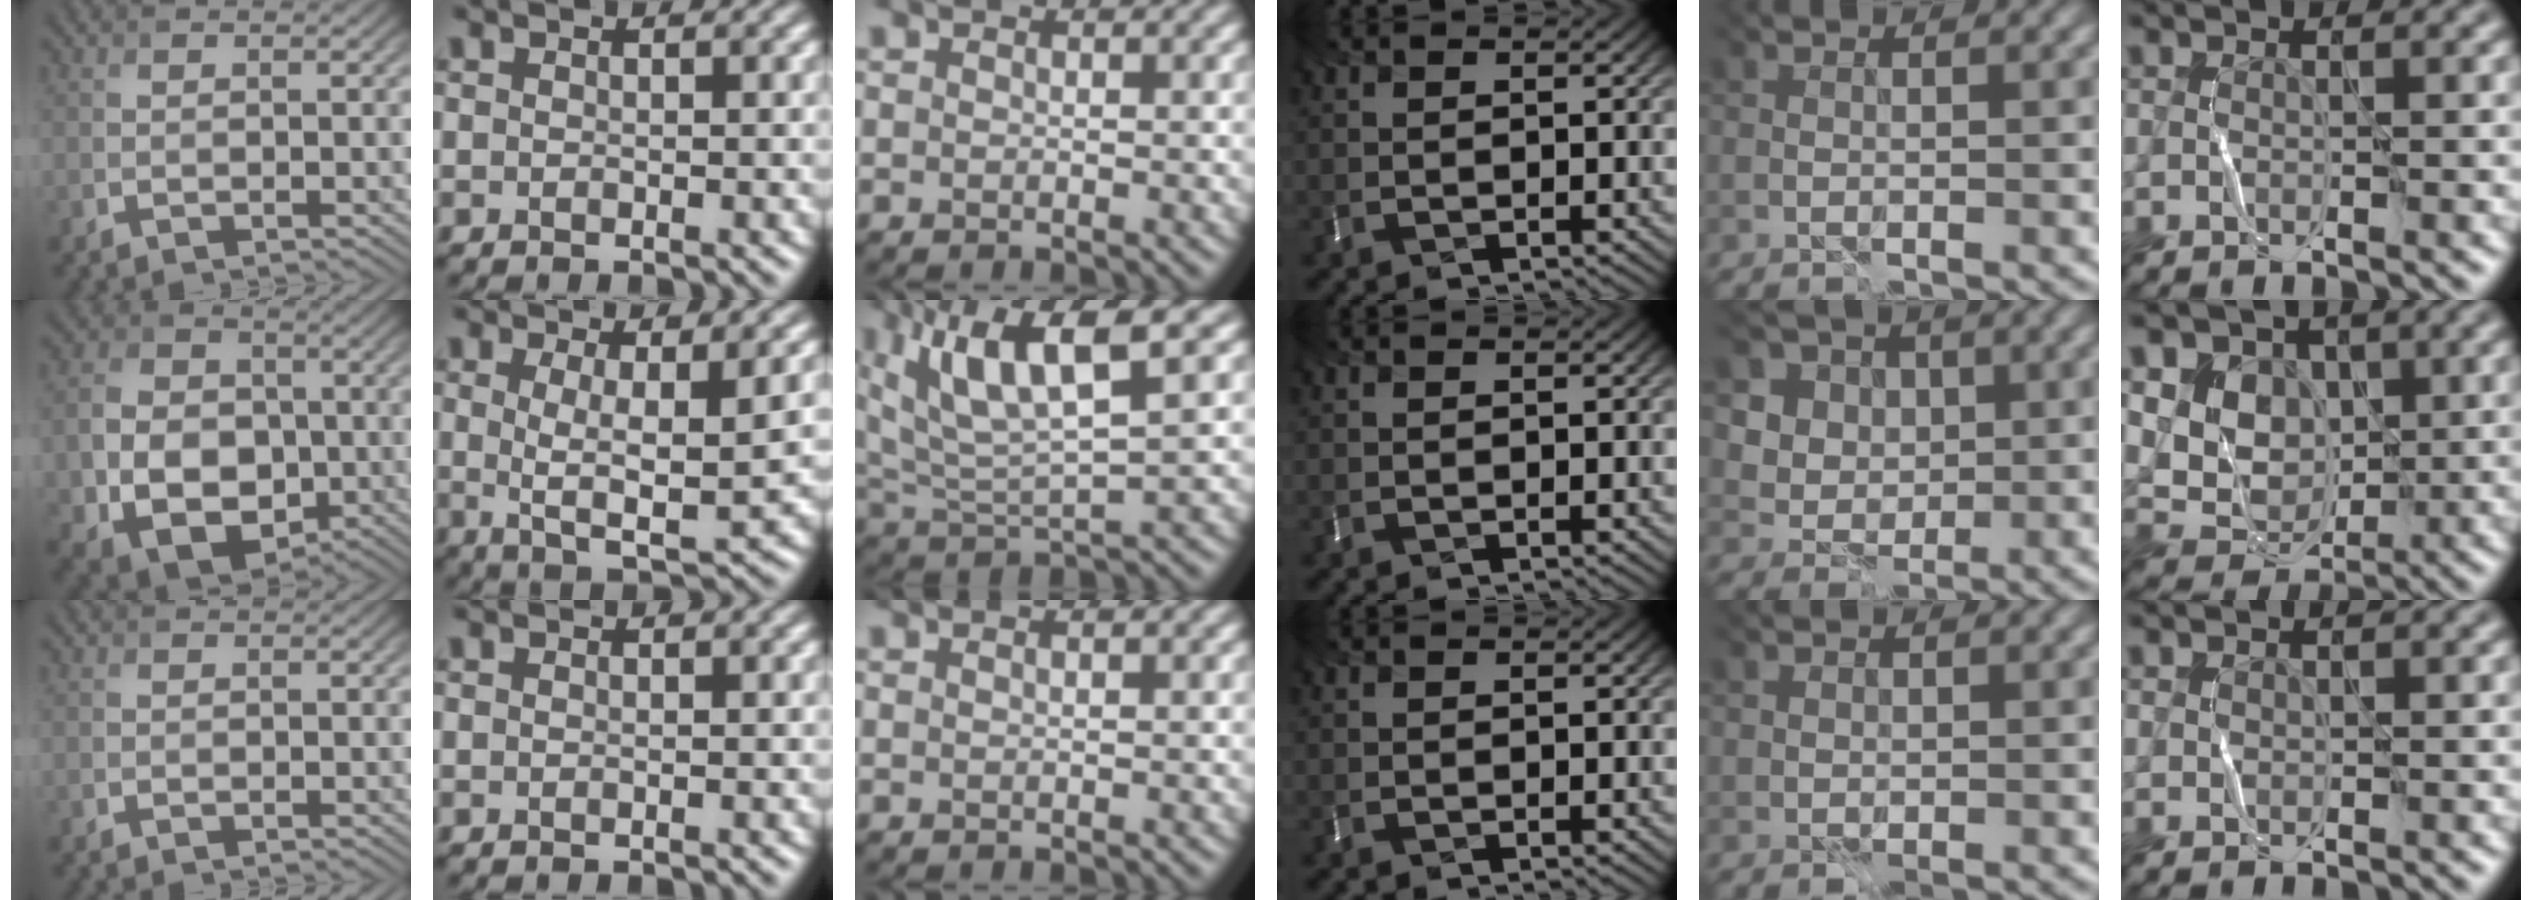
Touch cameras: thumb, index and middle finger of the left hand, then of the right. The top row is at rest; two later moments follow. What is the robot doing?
{"motion": "fold", "object": "bubble wrap"}